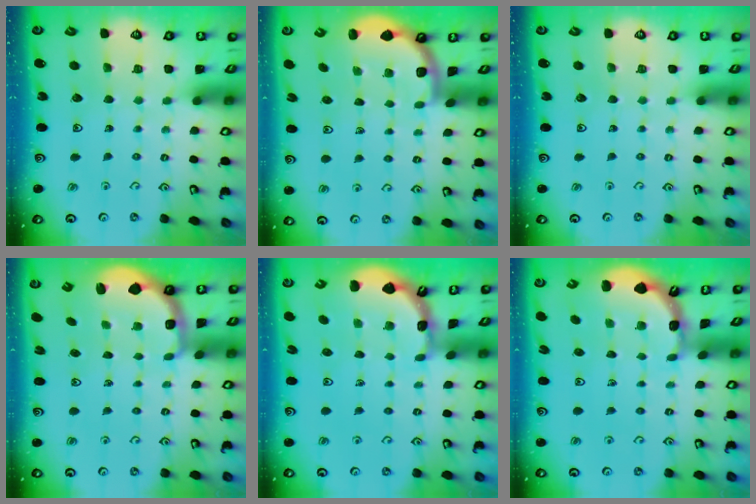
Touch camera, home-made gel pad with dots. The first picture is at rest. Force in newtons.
{"total": 1.7, "press": 1.7, "slide": 0.1}
{"total": 0.0}
{"total": 2.1, "press": 1.3, "slide": 1.6}
{"total": 1.8, "press": 1.8, "slide": 0.1}
{"total": 1.6, "press": 1.6, "slide": 0.3}